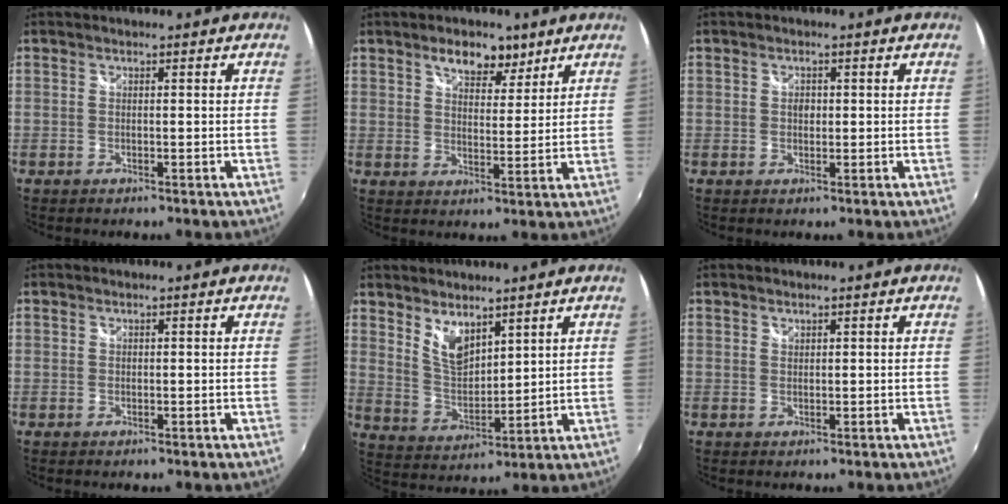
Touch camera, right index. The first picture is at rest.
{"total": 7.1, "force": [4.8, 3.7, 3.7], "torque": [-0.053, 0.005, 0.076]}
{"total": 1.4, "force": [0.0, 1.2, 0.7], "torque": [-0.010, 0.002, -0.002]}
{"total": 0.0}
{"total": 7.3, "force": [5.0, 3.4, 4.1], "torque": [-0.070, -0.005, 0.102]}
{"total": 0.6, "force": [0.6, 0.3, 0.1], "torque": [0.001, 0.001, 0.010]}